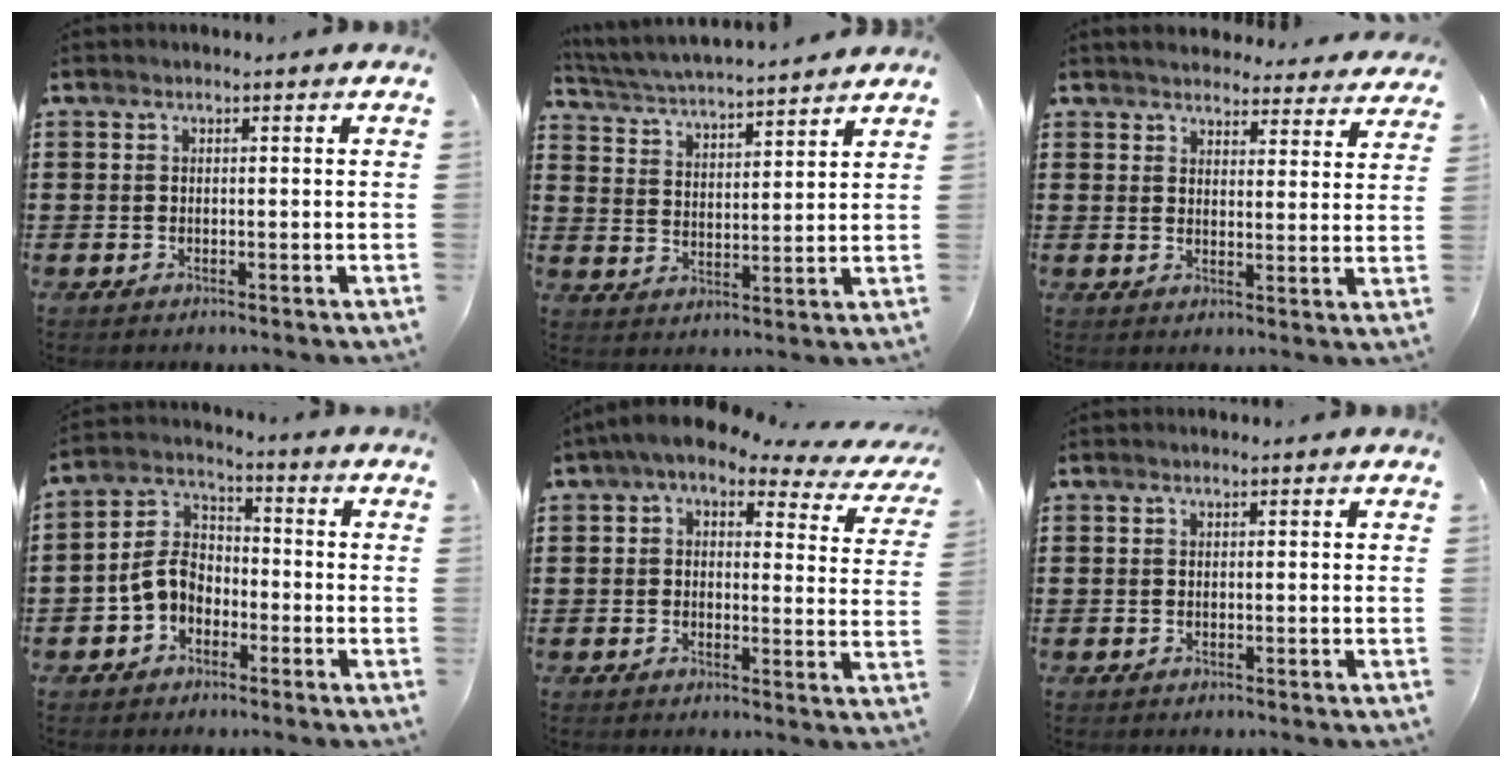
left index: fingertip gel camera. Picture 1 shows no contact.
{"total": 4.4, "force": [4.3, -0.2, 1.0], "torque": [-0.041, -0.032, 0.070]}
{"total": 3.8, "force": [3.8, 0.1, 0.4], "torque": [-0.024, -0.021, 0.067]}
{"total": 6.3, "force": [-2.3, 4.6, 3.5], "torque": [-0.099, 0.009, -0.054]}
{"total": 4.7, "force": [3.2, 1.3, 3.2], "torque": [-0.073, -0.016, 0.052]}
{"total": 0.0}